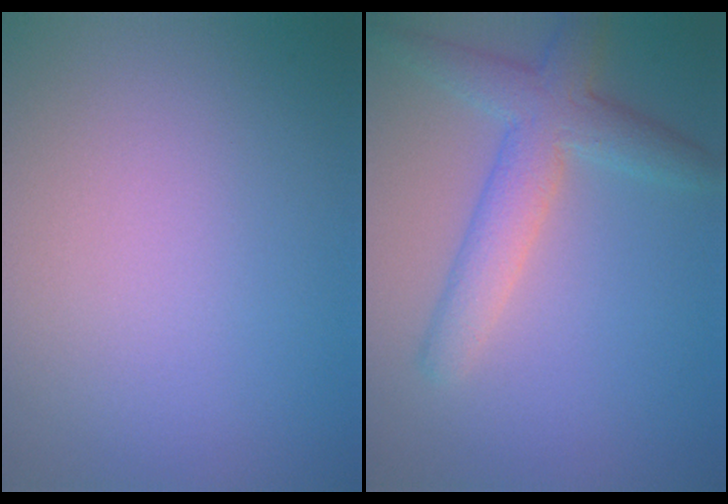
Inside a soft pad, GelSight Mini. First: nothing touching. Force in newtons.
{"total": 4.5, "press": 4.5, "slide": 0.1}